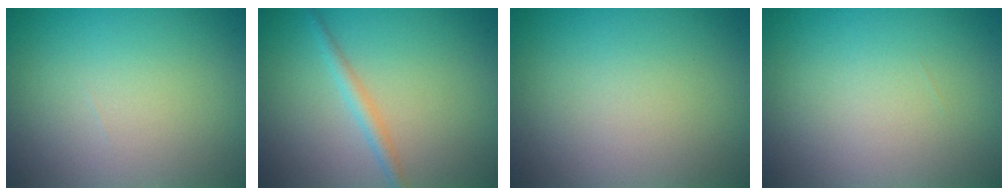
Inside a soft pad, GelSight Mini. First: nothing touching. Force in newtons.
{"total": 1.6, "press": 1.6, "slide": 0.0}
{"total": 0.0}
{"total": 0.0}